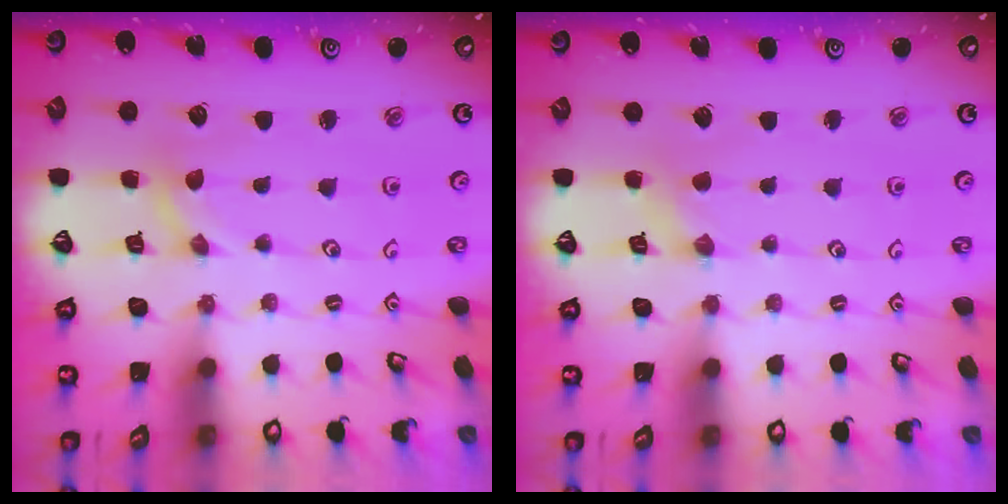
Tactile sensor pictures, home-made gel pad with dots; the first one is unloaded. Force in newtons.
{"total": 0.0}